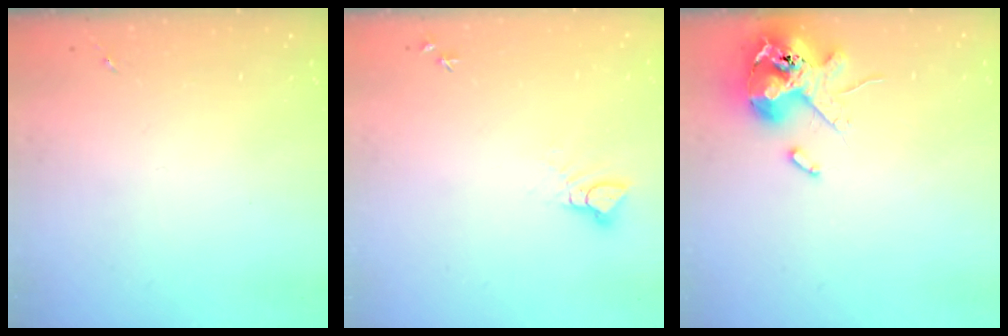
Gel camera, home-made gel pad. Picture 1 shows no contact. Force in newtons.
{"total": 3.7, "press": 3.7, "slide": 0.3}
{"total": 13.1, "press": 12.9, "slide": 2.2}